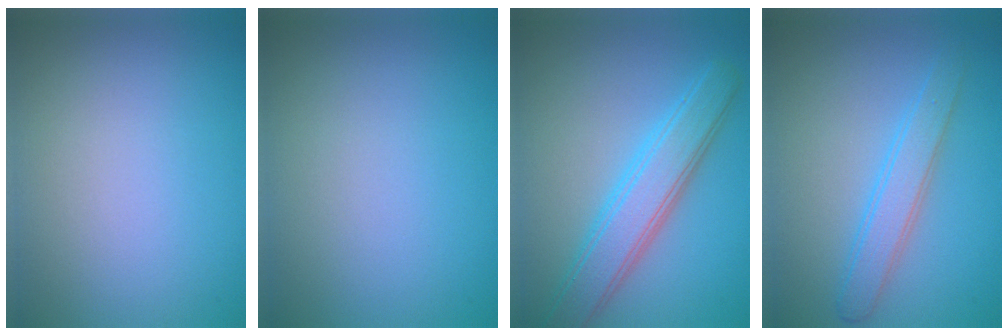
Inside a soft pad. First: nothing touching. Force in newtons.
{"total": 0.0}
{"total": 4.9, "press": 4.9, "slide": 0.3}
{"total": 2.8, "press": 2.8, "slide": 0.2}